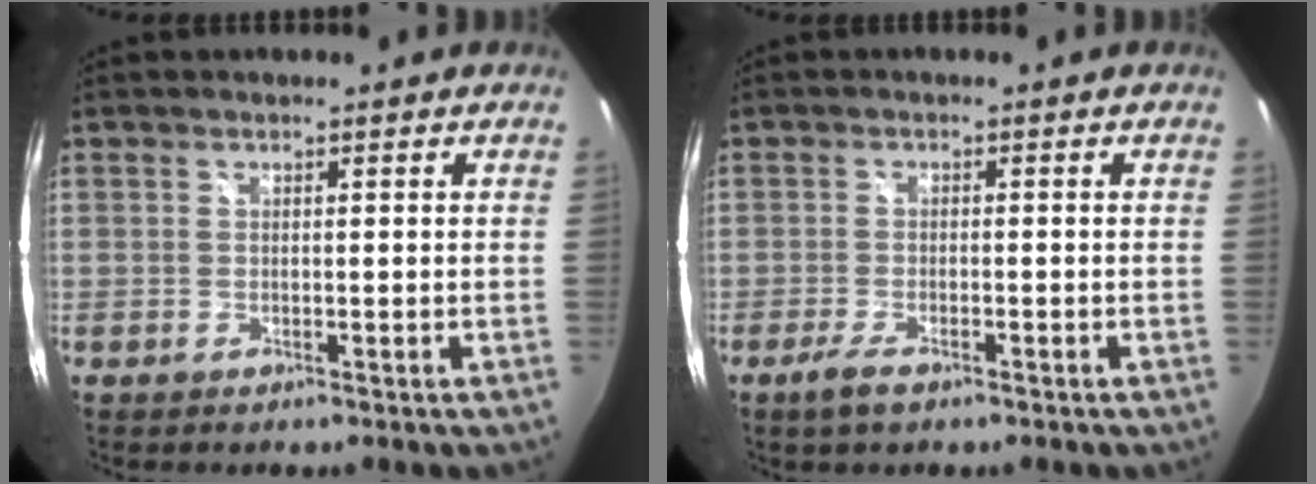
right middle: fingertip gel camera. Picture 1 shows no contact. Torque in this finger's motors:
{"motor_torque": [0.60, -0.58, 0.07, 0.05]}